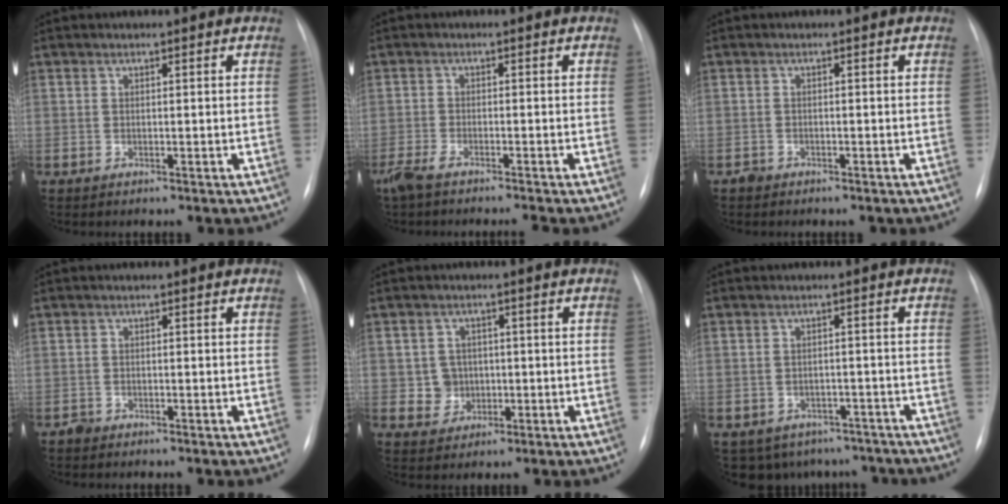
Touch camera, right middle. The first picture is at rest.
{"total": 5.4, "force": [-4.6, 0.3, 2.9], "torque": [-0.048, -0.012, -0.079]}
{"total": 1.2, "force": [-0.9, 0.8, 0.1], "torque": [-0.005, 0.003, -0.016]}
{"total": 1.1, "force": [-0.9, 0.5, 0.0], "torque": [0.000, 0.002, -0.020]}
{"total": 3.9, "force": [-0.3, 3.8, 0.5], "torque": [0.000, 0.010, 0.001]}
{"total": 10.0, "force": [-7.7, 6.2, 1.7], "torque": [-0.021, 0.013, -0.081]}